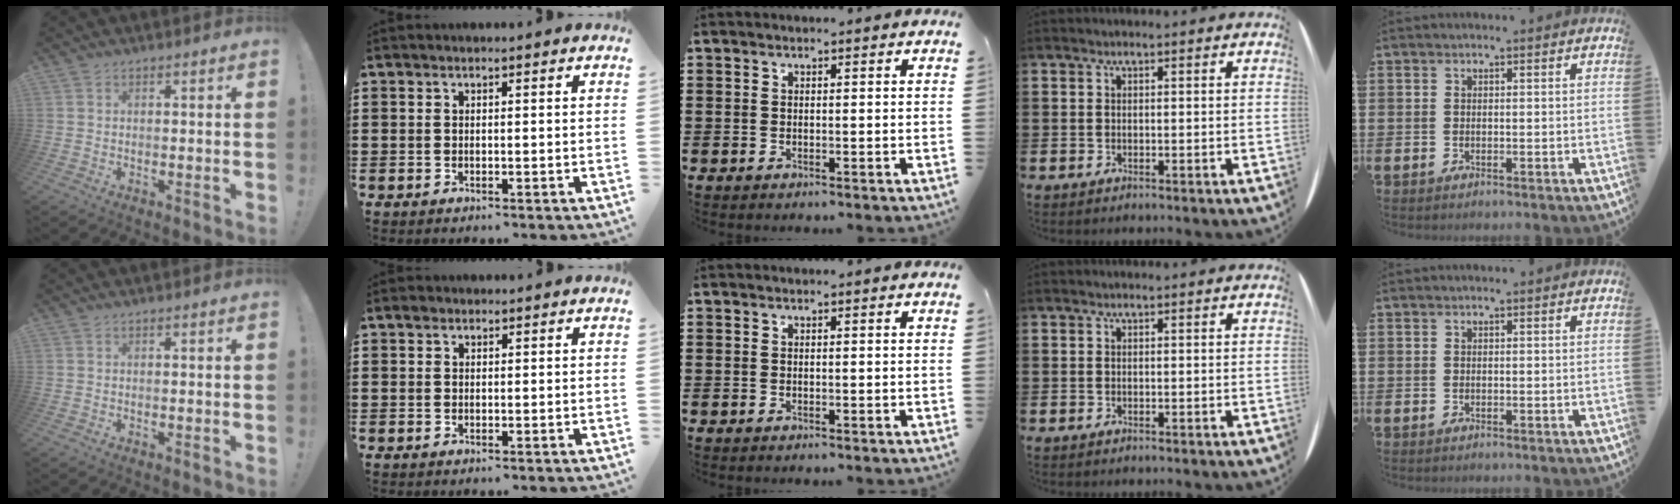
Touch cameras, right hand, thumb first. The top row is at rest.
{"index": {"total": 0.8, "force": [0.5, 0.6, 0.3], "torque": [-0.007, 0.003, 0.009]}}